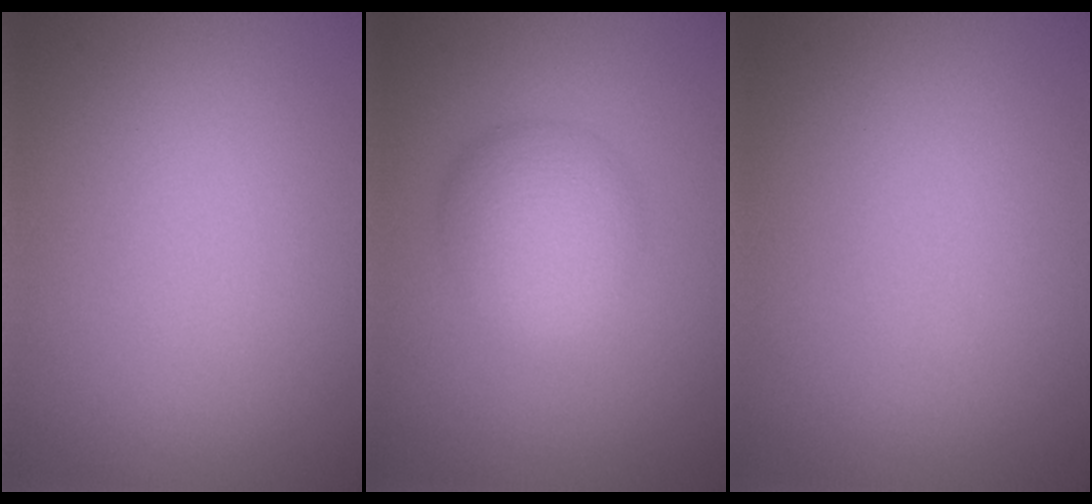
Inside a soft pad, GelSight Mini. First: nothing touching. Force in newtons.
{"total": 4.2, "press": 4.2, "slide": 0.1}
{"total": 0.0}